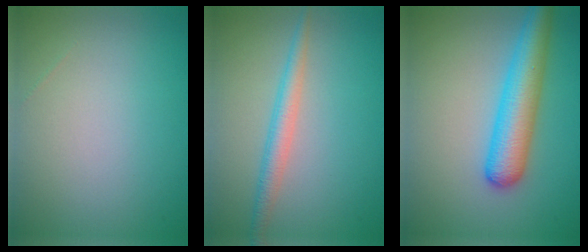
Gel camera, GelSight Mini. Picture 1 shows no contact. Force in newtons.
{"total": 2.3, "press": 2.3, "slide": 0.1}
{"total": 5.3, "press": 5.3, "slide": 0.2}